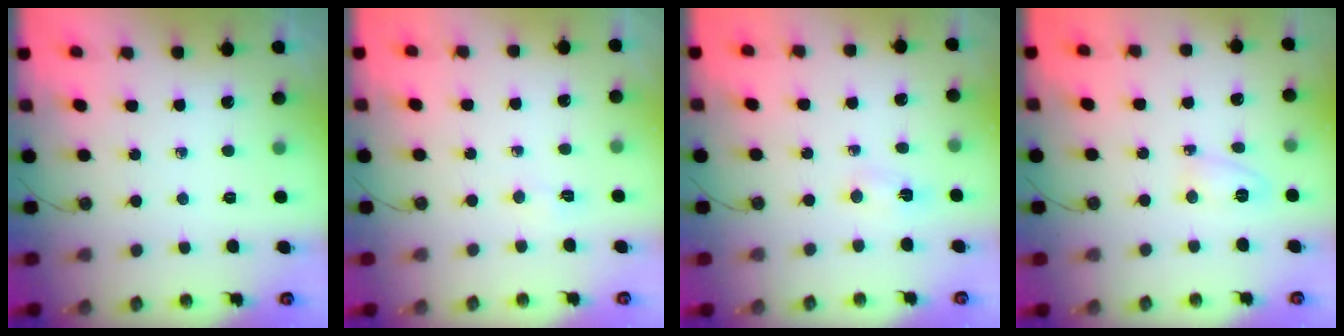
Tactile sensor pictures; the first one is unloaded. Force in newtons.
{"total": 1.8, "press": 1.6, "slide": 0.6}
{"total": 2.1, "press": 1.8, "slide": 1.0}
{"total": 5.4, "press": 3.8, "slide": 3.8}